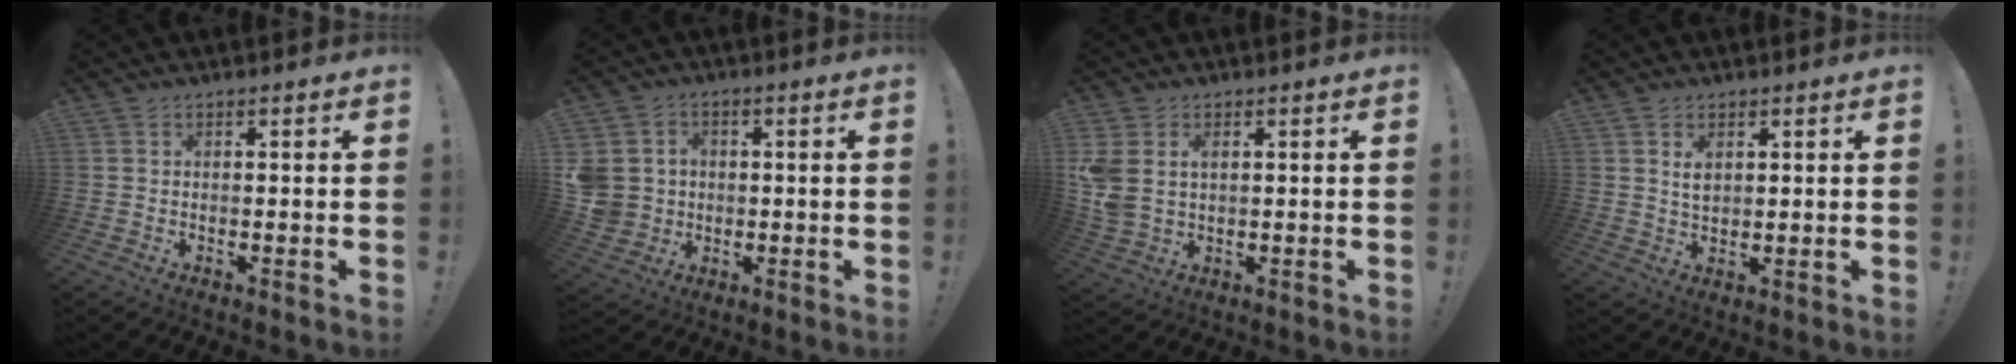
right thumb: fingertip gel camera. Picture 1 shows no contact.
{"total": 7.6, "force": [-0.3, 7.1, 2.5], "torque": [-0.051, 0.006, -0.002]}
{"total": 5.6, "force": [2.0, 3.9, 3.4], "torque": [-0.056, -0.011, 0.037]}
{"total": 4.0, "force": [1.5, 2.7, 2.5], "torque": [-0.031, -0.005, 0.025]}